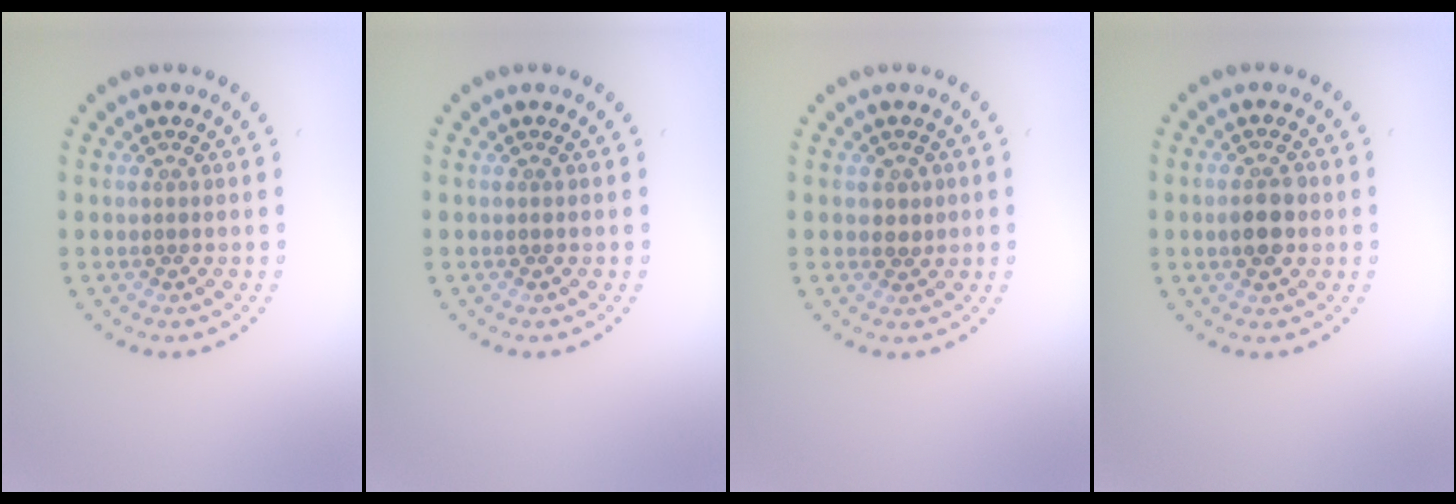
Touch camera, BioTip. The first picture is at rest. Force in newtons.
{"total": 0.0}
{"total": 0.9, "press": 0.7, "slide": 0.6}
{"total": 2.8, "press": 2.8, "slide": 0.0}